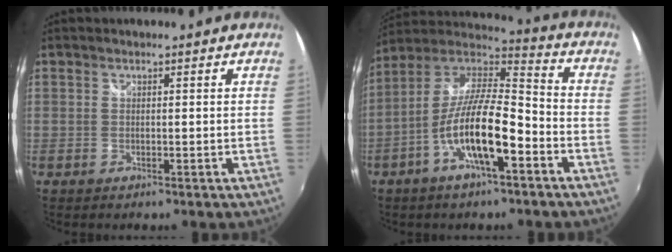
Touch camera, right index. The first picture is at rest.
{"total": 15.2, "force": [-6.3, 4.1, 13.2], "torque": [-0.254, -0.006, -0.120]}